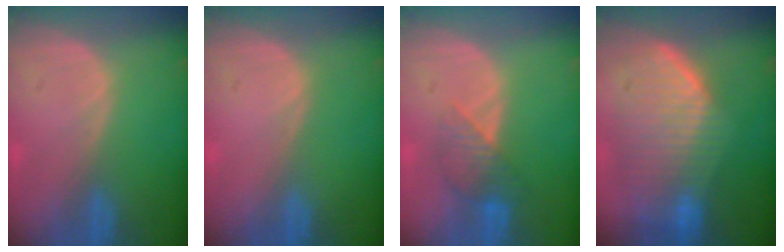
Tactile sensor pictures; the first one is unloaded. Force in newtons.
{"total": 0.0}
{"total": 4.0, "press": 4.0, "slide": 0.6}
{"total": 10.2, "press": 9.0, "slide": 4.9}